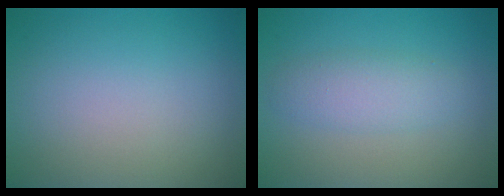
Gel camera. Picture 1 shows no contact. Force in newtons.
{"total": 2.9, "press": 2.9, "slide": 0.1}